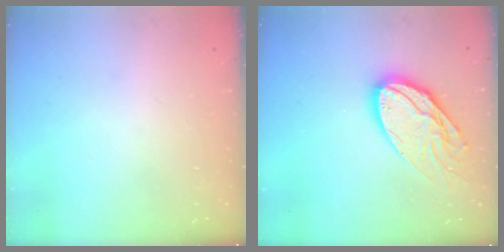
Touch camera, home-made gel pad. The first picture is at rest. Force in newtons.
{"total": 15.8, "press": 15.7, "slide": 1.4}